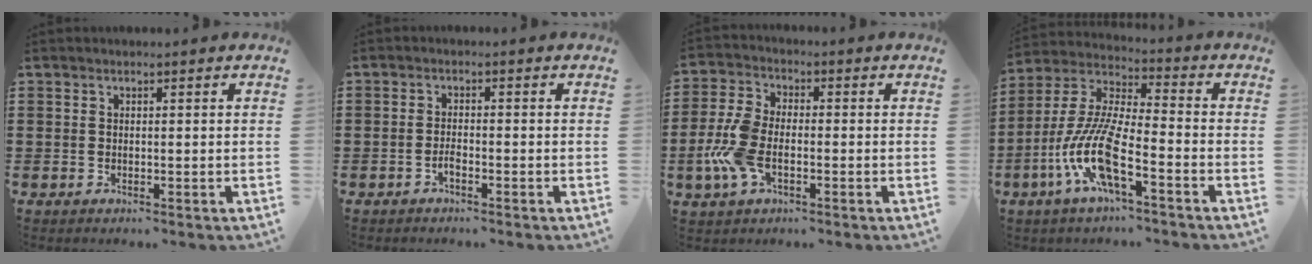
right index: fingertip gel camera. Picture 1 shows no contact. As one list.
[{"total": 1.6, "force": [-1.0, 0.4, 1.1], "torque": [-0.023, -0.003, -0.018]}, {"total": 7.6, "force": [-2.2, 3.9, 6.1], "torque": [-0.152, -0.005, -0.049]}, {"total": 11.4, "force": [-5.6, 2.4, 9.6], "torque": [-0.236, -0.019, -0.116]}]